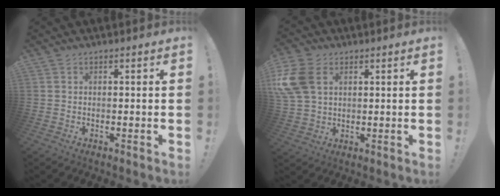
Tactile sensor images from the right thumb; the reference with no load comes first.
{"total": 13.6, "force": [3.8, 9.3, 9.1], "torque": [-0.181, -0.004, 0.077]}